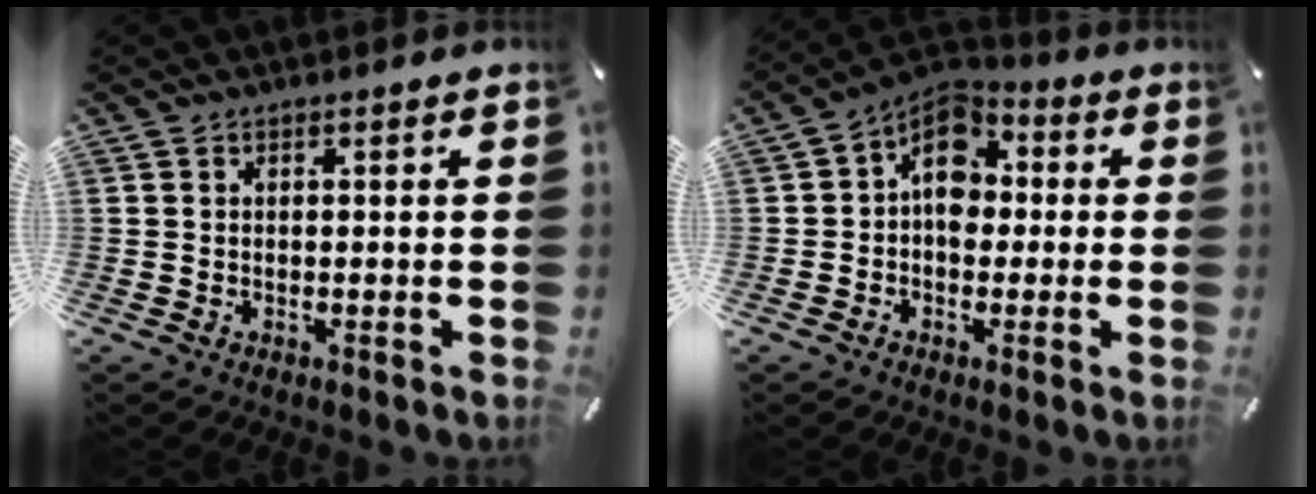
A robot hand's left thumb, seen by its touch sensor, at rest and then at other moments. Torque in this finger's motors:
{"motor_torque": [0.31, 0.34, 0.22, -0.15, 0.32]}